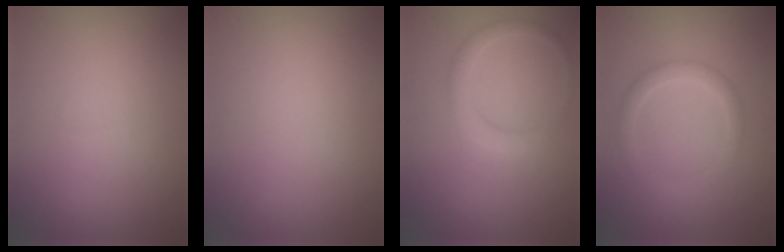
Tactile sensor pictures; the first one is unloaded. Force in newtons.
{"total": 0.0}
{"total": 1.9, "press": 1.9, "slide": 0.1}
{"total": 1.9, "press": 1.9, "slide": 0.1}